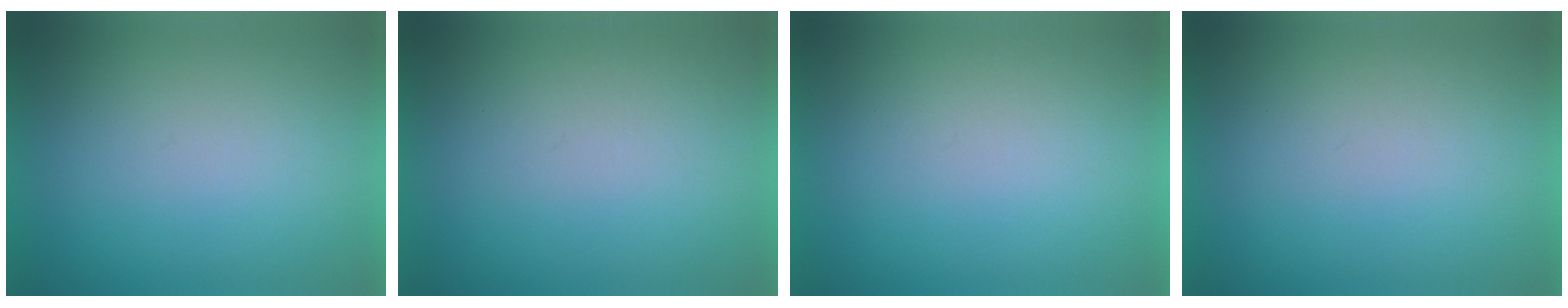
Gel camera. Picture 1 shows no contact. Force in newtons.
{"total": 1.8}
{"total": 1.1}
{"total": 1.1}